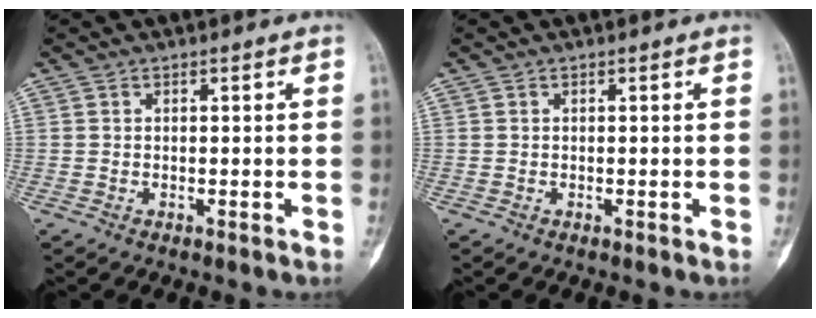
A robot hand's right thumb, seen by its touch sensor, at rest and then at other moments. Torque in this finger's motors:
{"motor_torque": [1.88, 1.88, 0.00, 0.00, 0.00]}